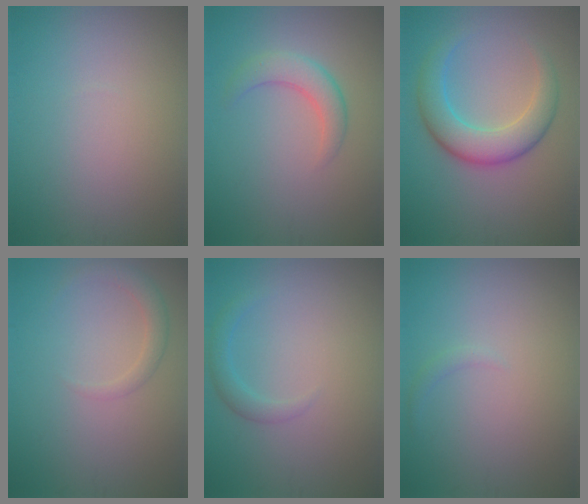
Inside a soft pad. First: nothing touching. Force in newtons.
{"total": 3.0, "press": 3.0, "slide": 0.2}
{"total": 5.6, "press": 5.6, "slide": 0.1}
{"total": 1.8, "press": 1.8, "slide": 0.1}
{"total": 1.6, "press": 1.6, "slide": 0.1}
{"total": 0.7, "press": 0.7, "slide": 0.1}